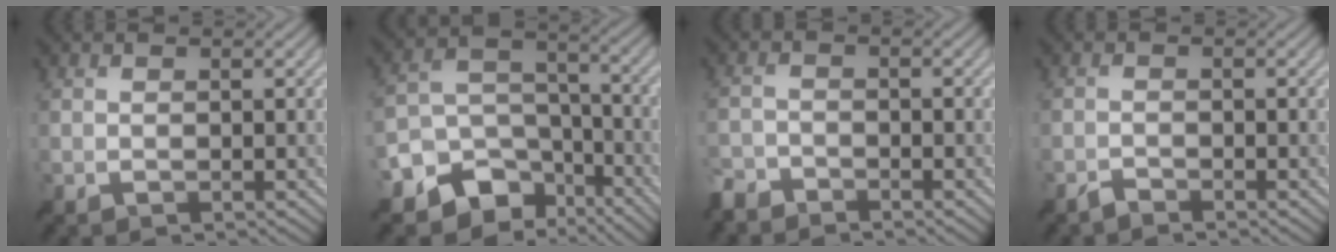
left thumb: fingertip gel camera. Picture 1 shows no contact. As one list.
[{"total": 13.4, "force": [-9.2, 8.9, 3.9], "torque": [-0.113, -0.019, -0.130]}, {"total": 3.1, "force": [-2.9, 1.0, 0.5], "torque": [-0.010, -0.005, -0.069]}, {"total": 1.3, "force": [-1.2, 0.2, 0.3], "torque": [-0.007, 0.002, -0.029]}]